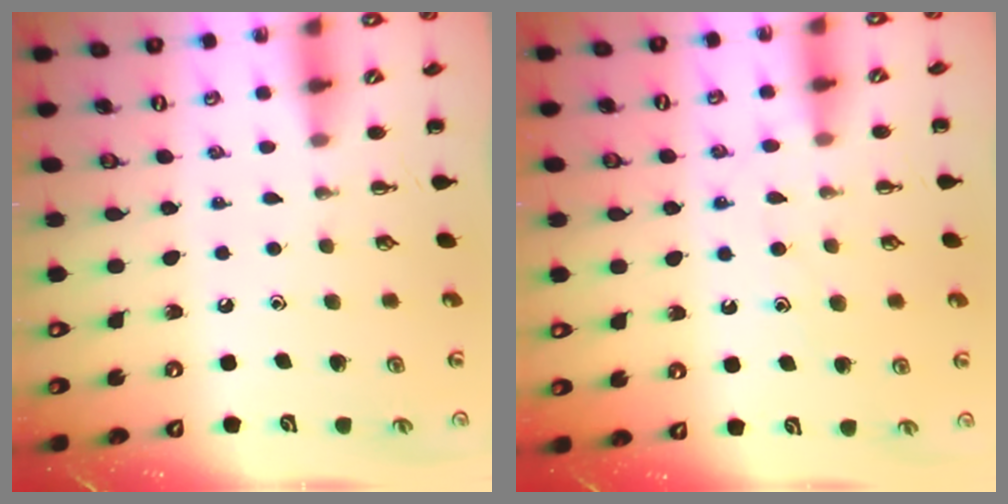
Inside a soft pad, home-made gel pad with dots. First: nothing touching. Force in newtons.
{"total": 11.9, "press": 11.9, "slide": 0.7}